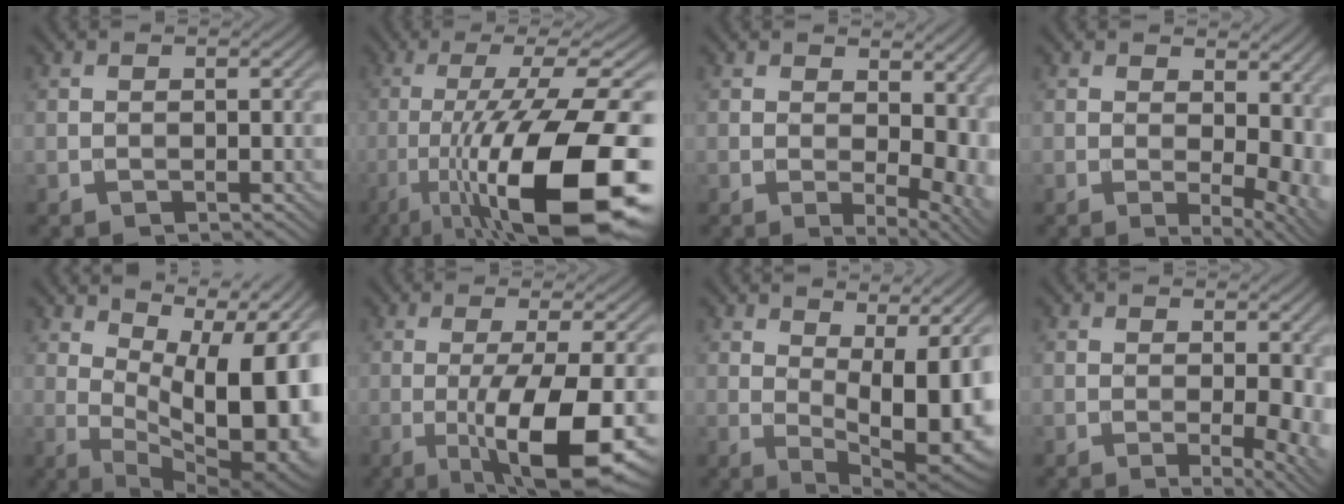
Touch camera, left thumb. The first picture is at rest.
{"total": 19.2, "force": [-7.6, 4.5, 17.0], "torque": [-0.260, 0.012, -0.133]}
{"total": 8.9, "force": [1.6, 4.7, 7.4], "torque": [-0.086, -0.003, 0.037]}
{"total": 9.1, "force": [1.3, 4.7, 7.7], "torque": [-0.083, -0.001, 0.035]}
{"total": 18.5, "force": [3.7, 8.2, 16.1], "torque": [-0.203, 0.022, 0.079]}
{"total": 11.5, "force": [-3.3, 2.5, 10.7], "torque": [-0.162, -0.003, -0.049]}
{"total": 10.4, "force": [1.8, 4.1, 9.4], "torque": [-0.135, 0.002, 0.034]}
{"total": 5.6, "force": [-0.4, 2.0, 5.2], "torque": [-0.071, -0.007, -0.004]}